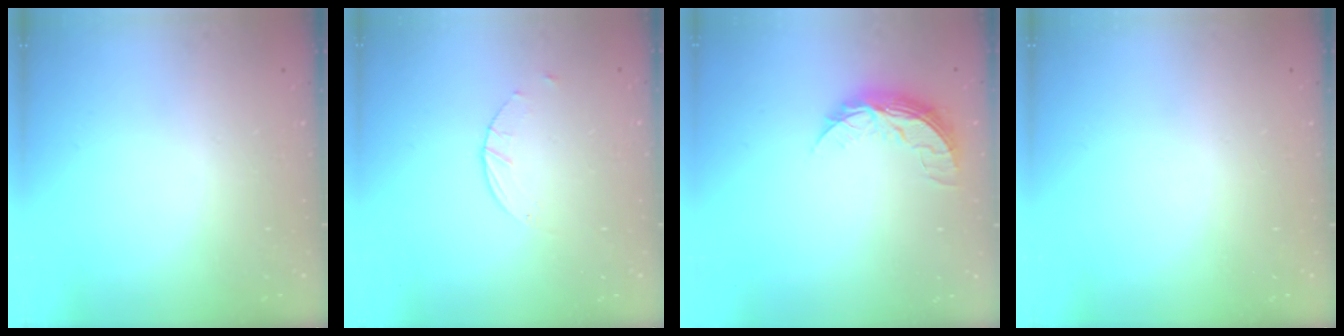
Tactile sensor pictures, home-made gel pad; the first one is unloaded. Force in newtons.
{"total": 2.6, "press": 2.6, "slide": 0.4}
{"total": 7.8, "press": 7.8, "slide": 0.4}
{"total": 0.0}